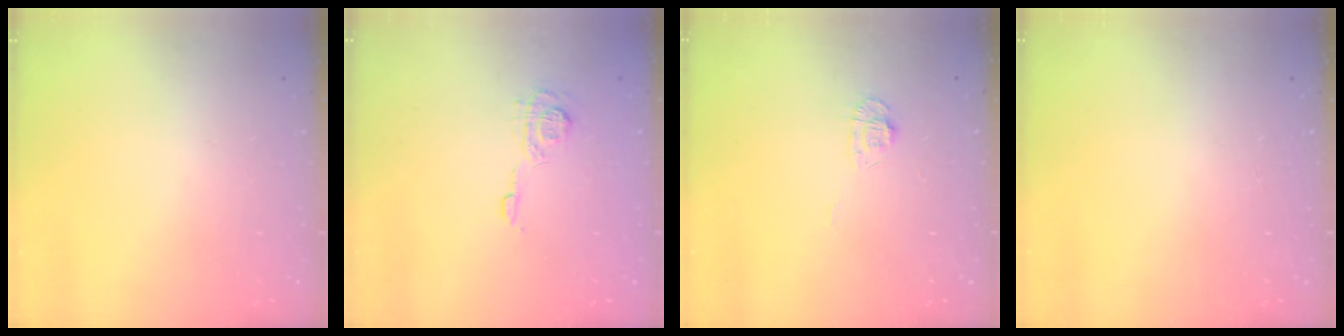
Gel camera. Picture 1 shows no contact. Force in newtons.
{"total": 8.1, "press": 8.1, "slide": 0.7}
{"total": 5.6, "press": 5.6, "slide": 0.7}
{"total": 0.0}